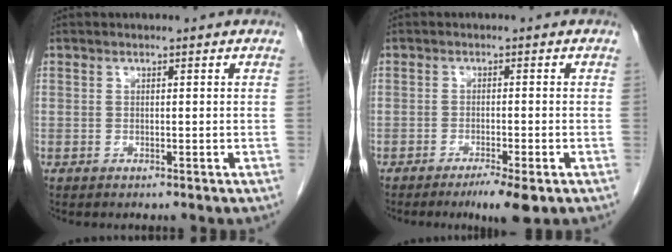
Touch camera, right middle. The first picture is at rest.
{"total": 4.5, "force": [-2.7, 0.2, 3.6], "torque": [-0.057, -0.014, -0.041]}